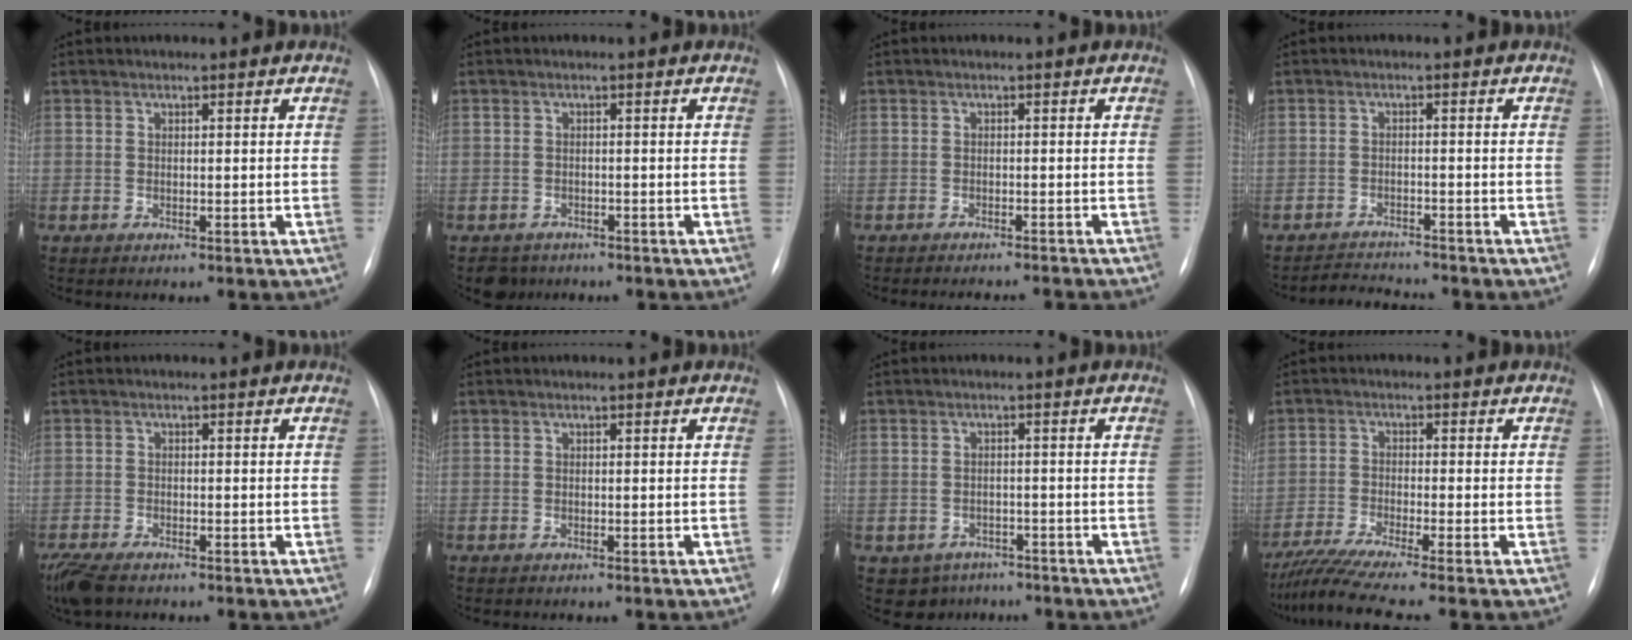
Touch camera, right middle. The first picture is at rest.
{"total": 2.8, "force": [-2.2, 1.9, -0.1], "torque": [-0.001, 0.003, -0.033]}
{"total": 6.7, "force": [-6.6, 0.4, 1.4], "torque": [-0.014, 0.003, -0.075]}
{"total": 3.8, "force": [-3.8, -0.2, -0.1], "torque": [-0.003, -0.012, -0.062]}
{"total": 6.4, "force": [-4.7, 2.4, 3.6], "torque": [-0.072, -0.015, -0.083]}
{"total": 0.0}
{"total": 4.6, "force": [-3.0, 3.4, 0.5], "torque": [-0.006, 0.010, -0.037]}
{"total": 9.3, "force": [-7.5, -1.4, 5.2], "torque": [-0.090, -0.022, -0.123]}